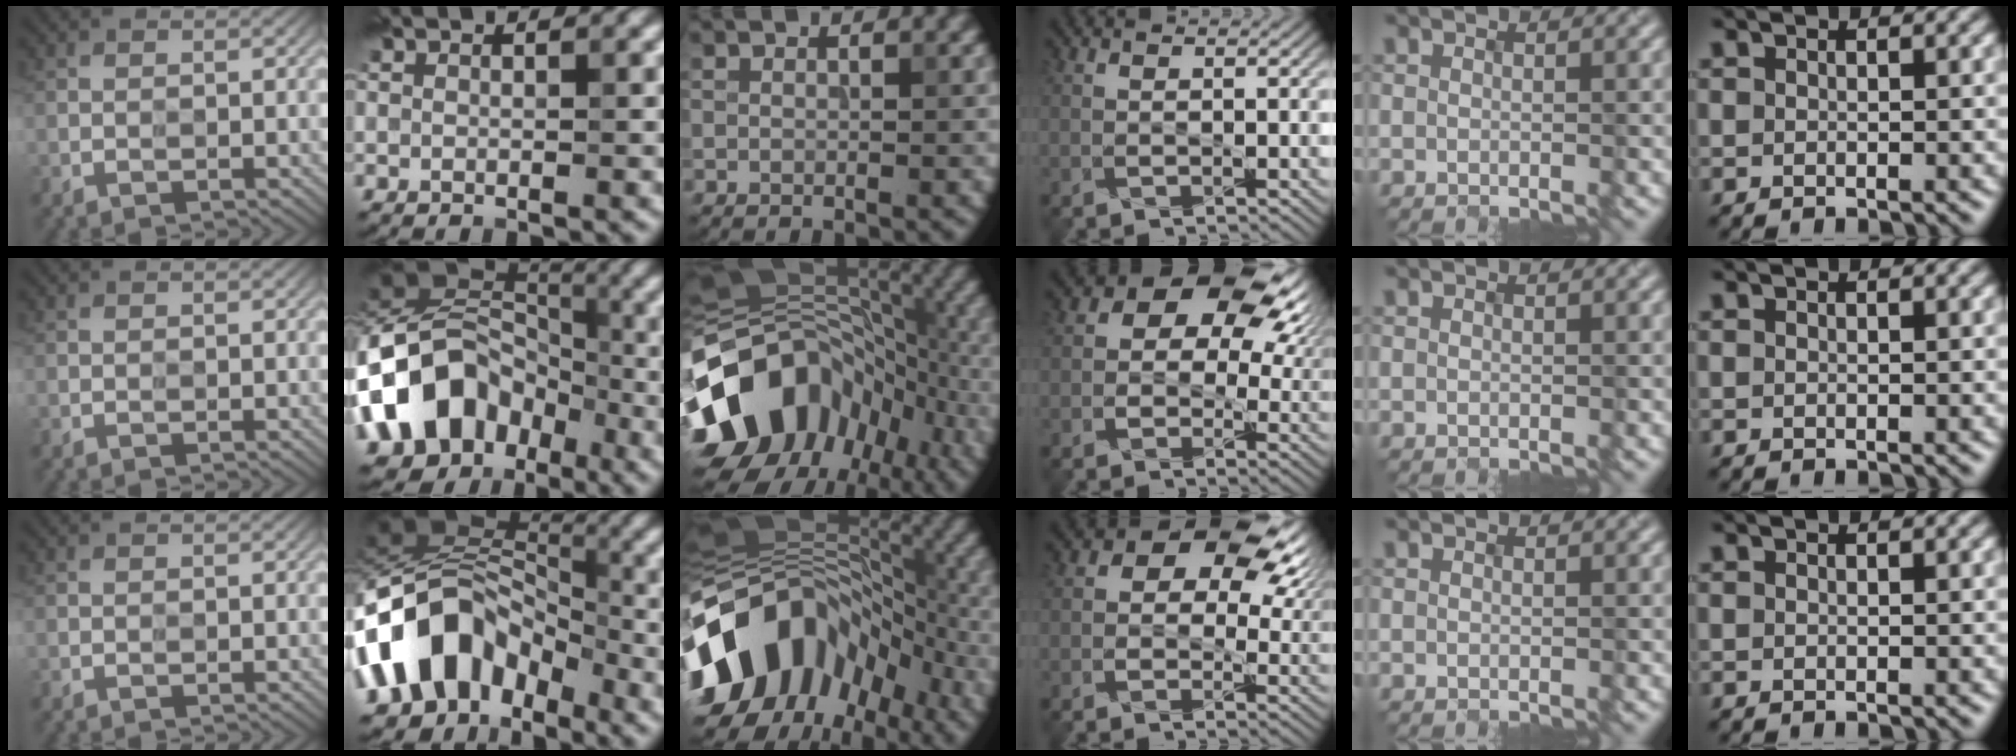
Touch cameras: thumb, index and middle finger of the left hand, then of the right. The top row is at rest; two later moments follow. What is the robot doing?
{"motion": "extract", "object": "drawer"}